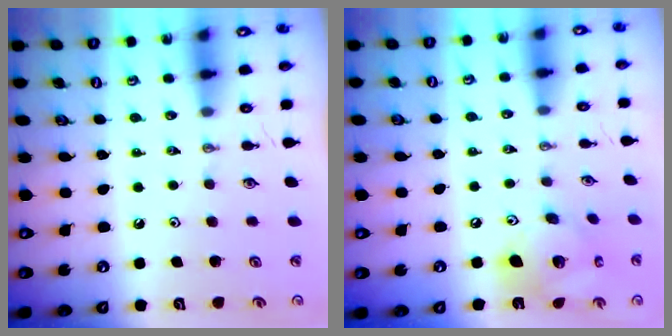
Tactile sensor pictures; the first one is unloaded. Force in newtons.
{"total": 15.3, "press": 15.2, "slide": 2.1}